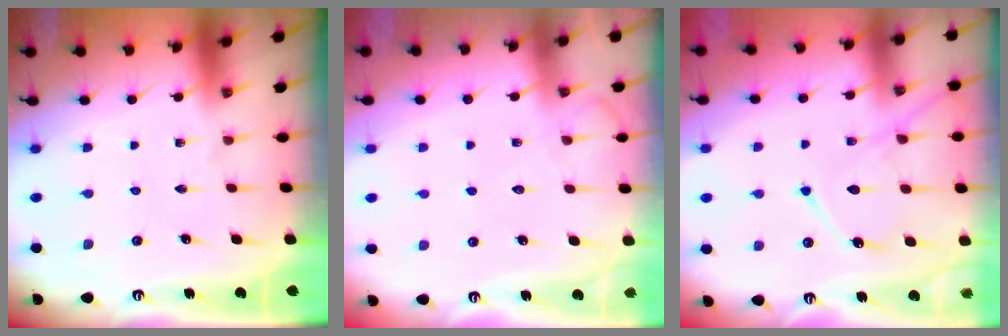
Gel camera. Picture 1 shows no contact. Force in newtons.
{"total": 6.1, "press": 6.0, "slide": 0.8}
{"total": 11.8, "press": 11.7, "slide": 1.2}